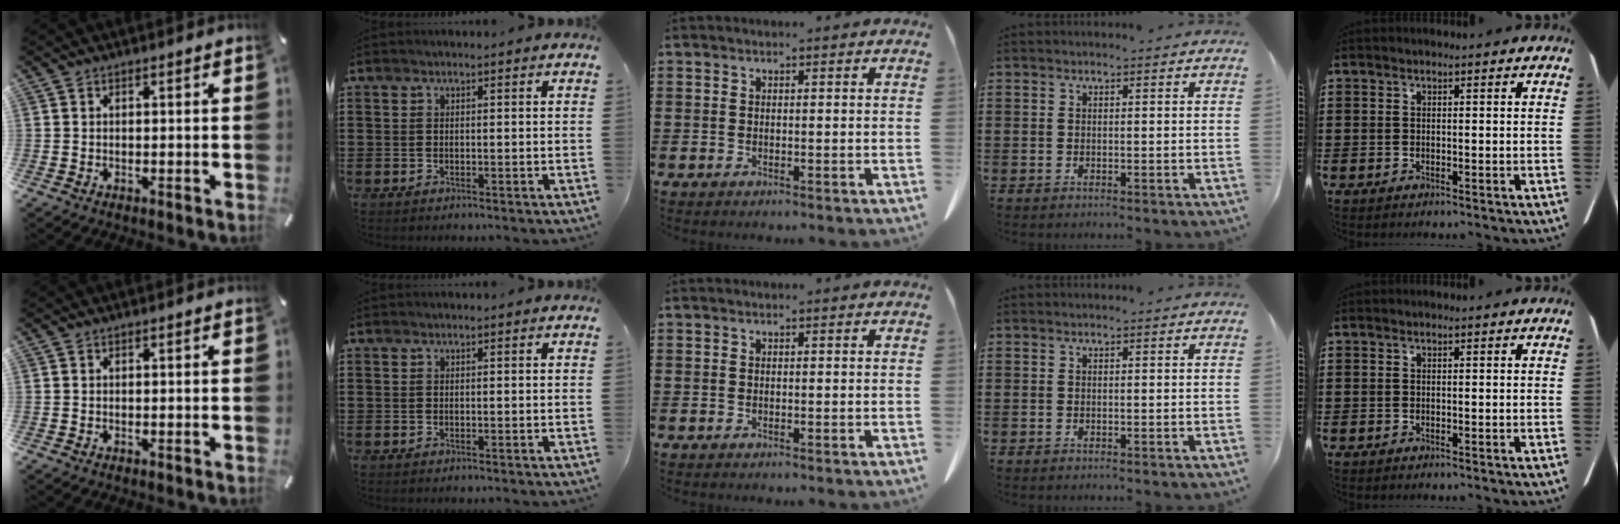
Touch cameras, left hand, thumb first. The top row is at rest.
{}